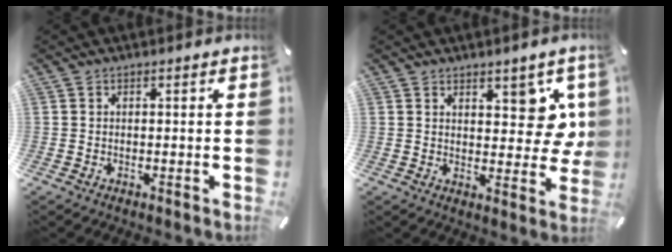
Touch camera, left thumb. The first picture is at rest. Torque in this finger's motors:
{"motor_torque": [0.03, -0.35, 0.20, -0.06, 0.09]}